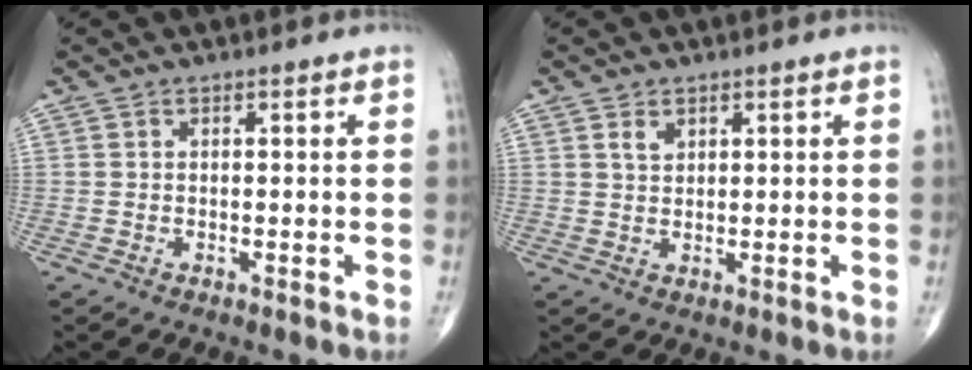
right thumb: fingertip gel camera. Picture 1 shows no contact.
{"total": 2.3, "force": [1.3, 1.4, 1.2], "torque": [-0.016, -0.006, 0.028]}